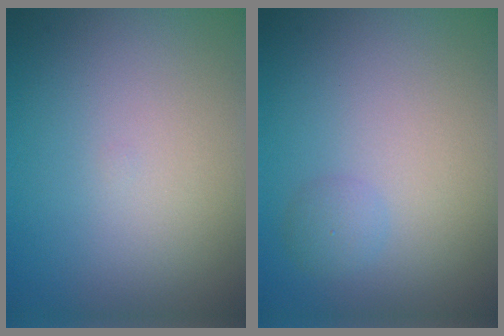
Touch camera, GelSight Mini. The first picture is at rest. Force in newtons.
{"total": 1.3, "press": 1.2, "slide": 0.1}